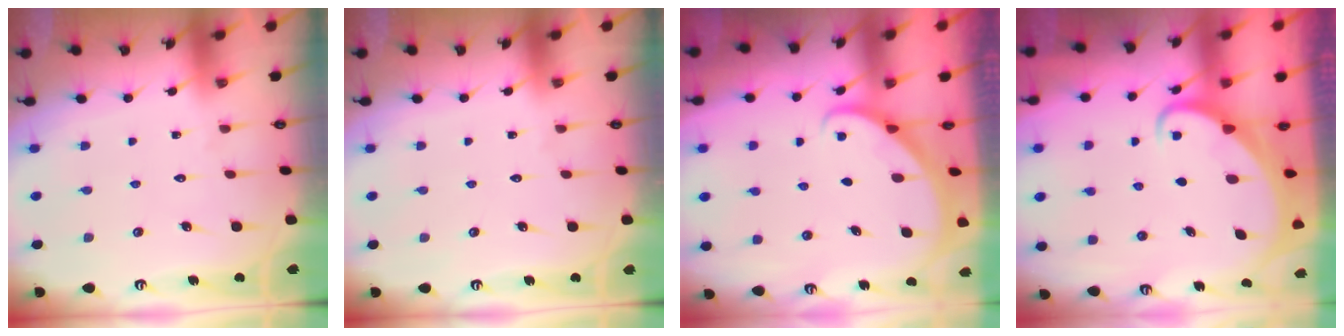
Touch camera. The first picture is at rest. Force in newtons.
{"total": 0.0}
{"total": 1.5, "press": 1.5, "slide": 0.1}
{"total": 2.7, "press": 2.7, "slide": 0.2}